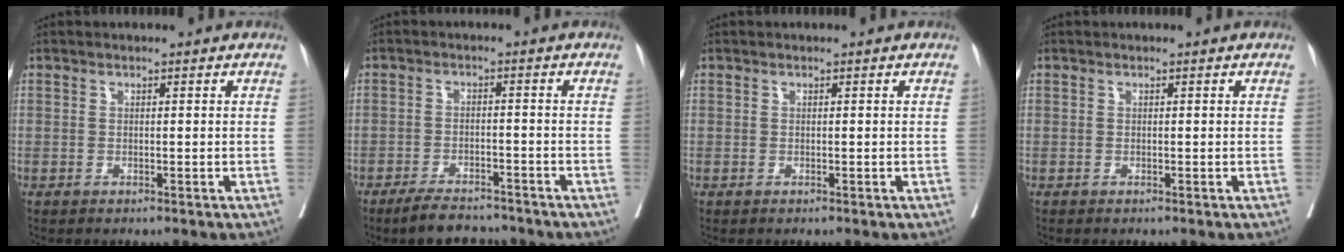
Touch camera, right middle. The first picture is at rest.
{"total": 6.0, "force": [-5.3, 1.7, 2.3], "torque": [-0.045, -0.011, -0.088]}
{"total": 0.0}
{"total": 0.0}